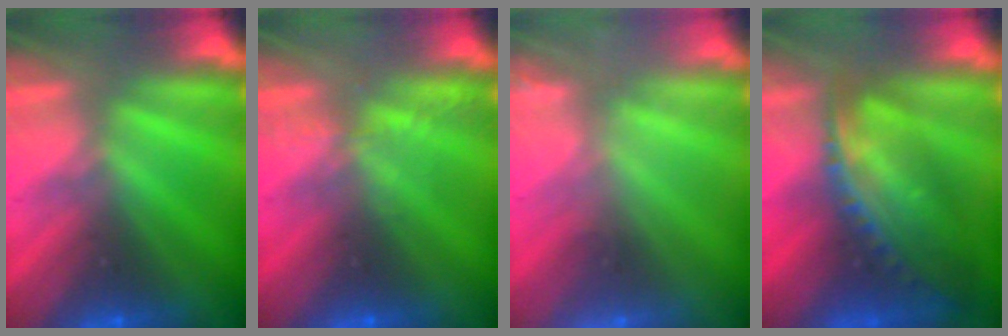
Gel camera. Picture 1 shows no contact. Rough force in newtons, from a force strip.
{"total": 2.2}
{"total": 2.4}
{"total": 8.1}